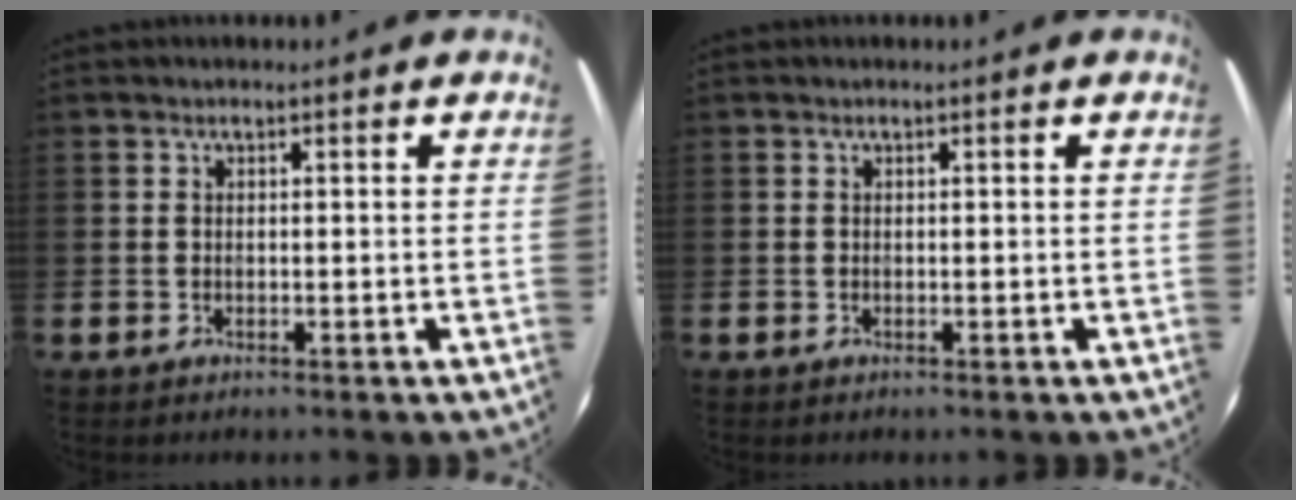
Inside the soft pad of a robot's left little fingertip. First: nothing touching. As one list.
[{"total": 0.0}]